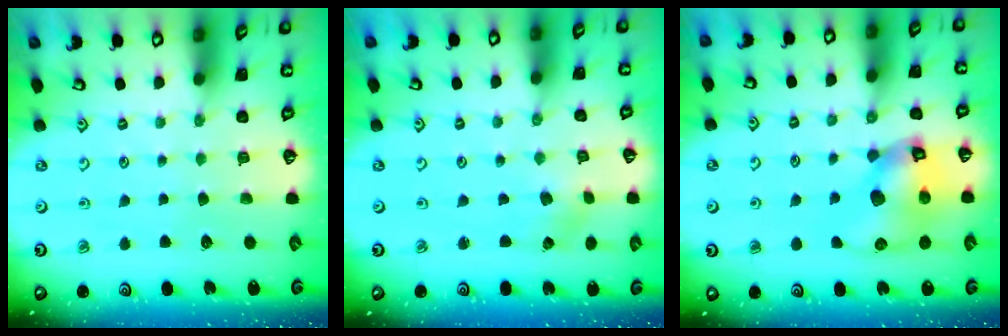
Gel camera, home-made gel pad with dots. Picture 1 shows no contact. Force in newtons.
{"total": 2.9, "press": 2.9, "slide": 0.4}
{"total": 12.8, "press": 12.7, "slide": 1.8}